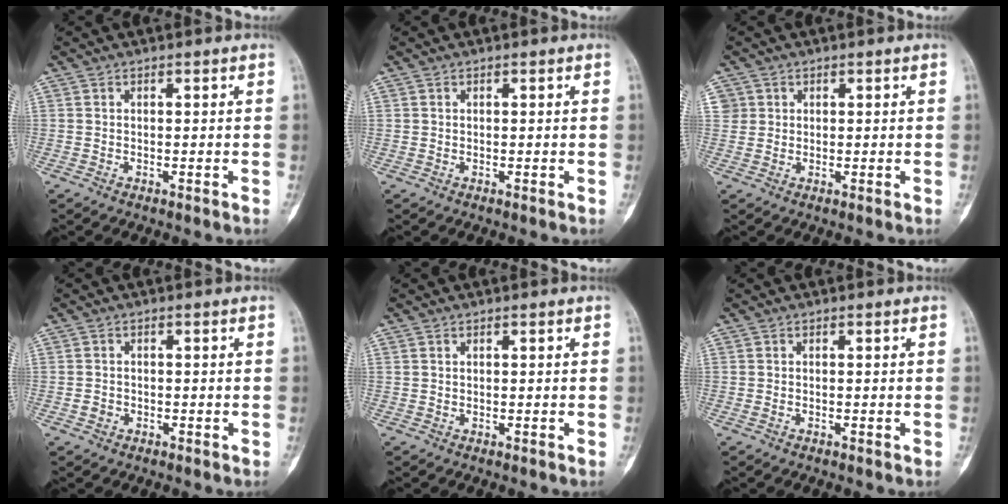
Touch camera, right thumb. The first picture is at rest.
{"total": 0.0}
{"total": 2.4, "force": [0.9, 2.2, 0.0], "torque": [0.023, -0.001, 0.010]}
{"total": 1.5, "force": [-0.5, 1.3, 0.5], "torque": [0.001, 0.006, -0.008]}
{"total": 0.0}
{"total": 0.0}